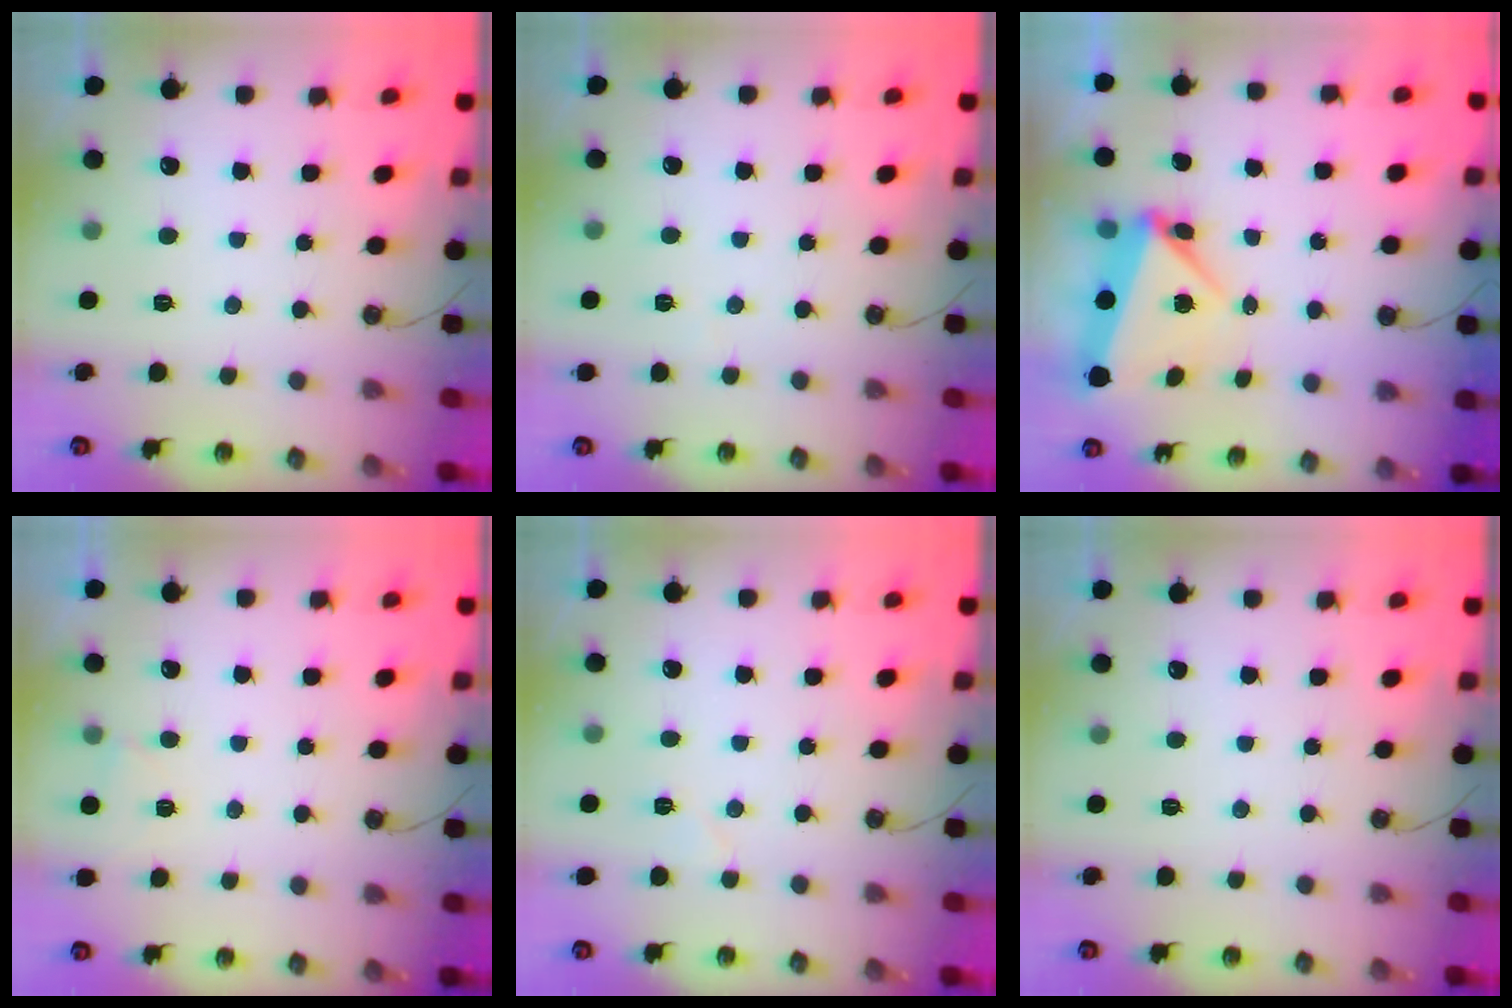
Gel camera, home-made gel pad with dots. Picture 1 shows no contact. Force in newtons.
{"total": 1.6, "press": 1.4, "slide": 0.7}
{"total": 5.5, "press": 5.5, "slide": 0.8}
{"total": 1.8, "press": 1.6, "slide": 0.8}
{"total": 3.9, "press": 3.4, "slide": 1.9}
{"total": 0.0}